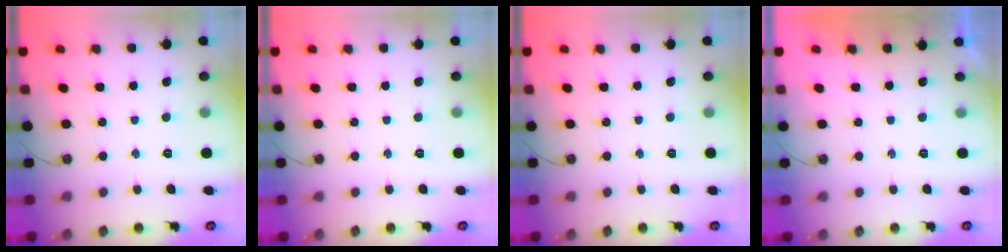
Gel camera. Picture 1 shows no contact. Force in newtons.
{"total": 0.0}
{"total": 0.0}
{"total": 0.0}